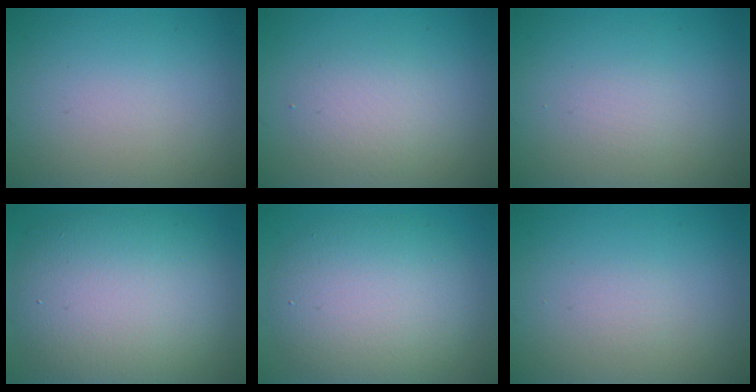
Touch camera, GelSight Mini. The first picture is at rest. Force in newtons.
{"total": 2.2, "press": 2.2, "slide": 0.1}
{"total": 0.7, "press": 0.7, "slide": 0.1}
{"total": 10.5, "press": 10.5, "slide": 0.3}
{"total": 7.2, "press": 7.2, "slide": 0.3}
{"total": 0.5, "press": 0.5, "slide": 0.0}